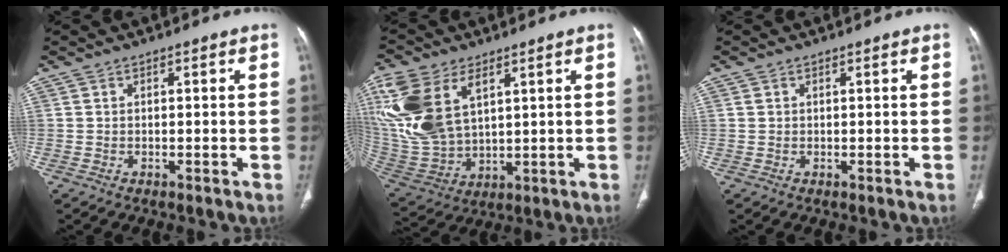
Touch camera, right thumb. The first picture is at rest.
{"total": 19.5, "force": [7.3, 11.6, 13.8], "torque": [-0.315, -0.020, 0.154]}
{"total": 0.6, "force": [0.1, 0.6, 0.3], "torque": [-0.003, 0.002, 0.003]}